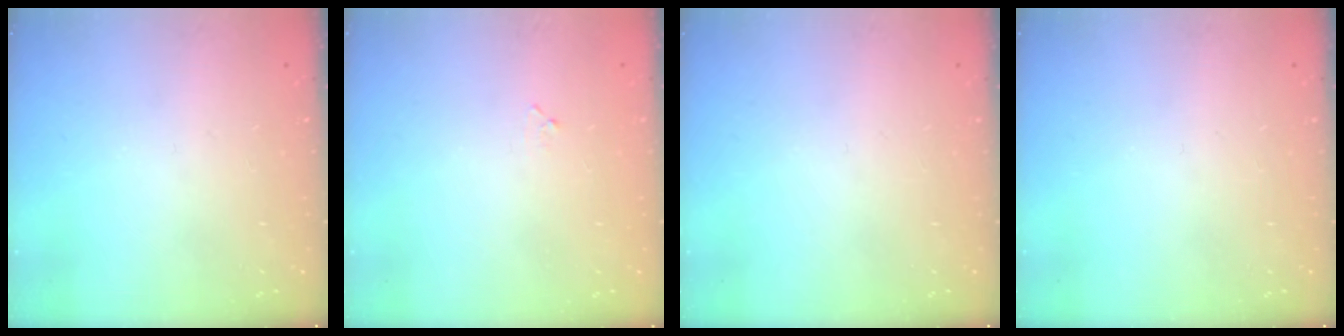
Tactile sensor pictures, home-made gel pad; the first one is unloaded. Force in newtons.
{"total": 3.6, "press": 3.6, "slide": 0.5}
{"total": 0.0}
{"total": 0.0}